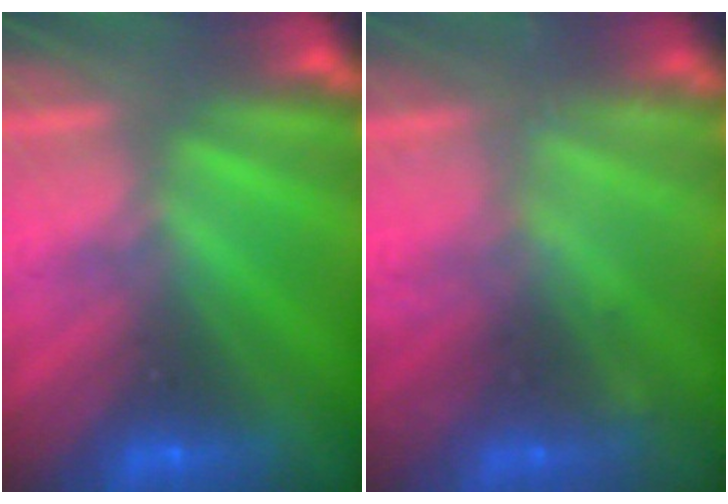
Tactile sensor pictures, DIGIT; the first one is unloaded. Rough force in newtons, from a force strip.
{"total": 2.2}